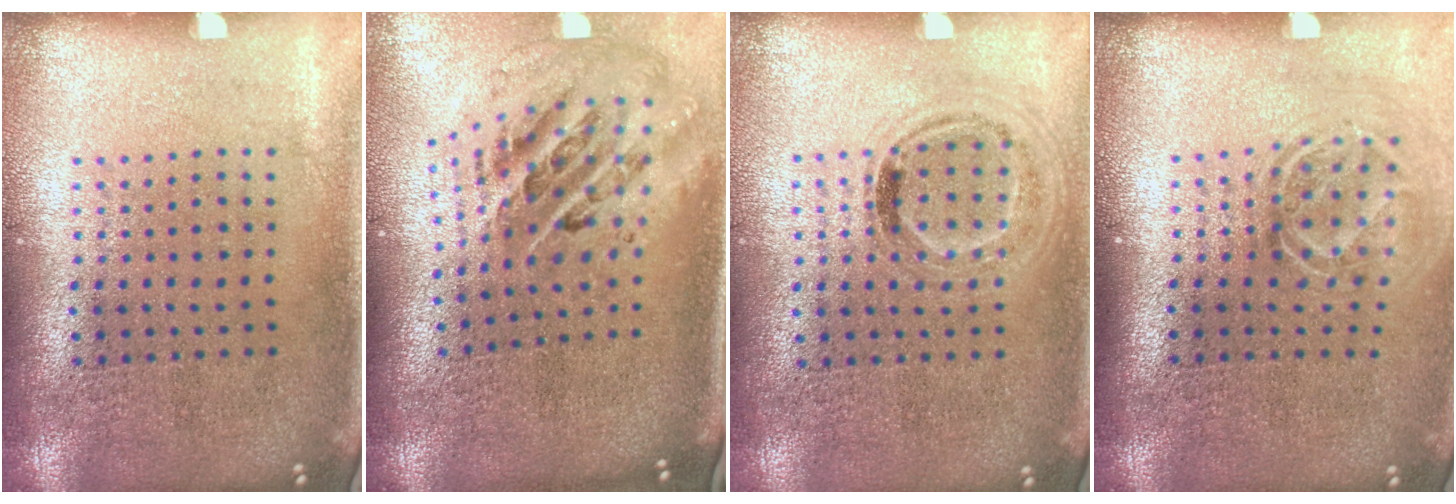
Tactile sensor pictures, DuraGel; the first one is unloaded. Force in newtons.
{"total": 2.3, "press": 1.6, "slide": 1.7}
{"total": 1.0, "press": 0.9, "slide": 0.4}
{"total": 1.6, "press": 1.1, "slide": 1.2}